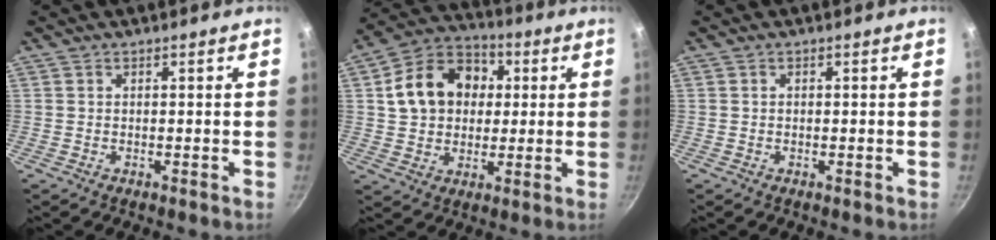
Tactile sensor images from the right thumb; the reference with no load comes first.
{"total": 14.9, "force": [2.7, 11.7, 8.7], "torque": [-0.124, 0.025, 0.034]}
{"total": 0.0}